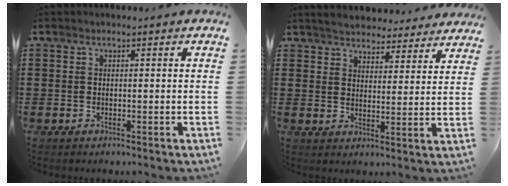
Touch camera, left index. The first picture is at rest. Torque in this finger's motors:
{"motor_torque": [1.30, -0.84, 0.38, 0.08]}